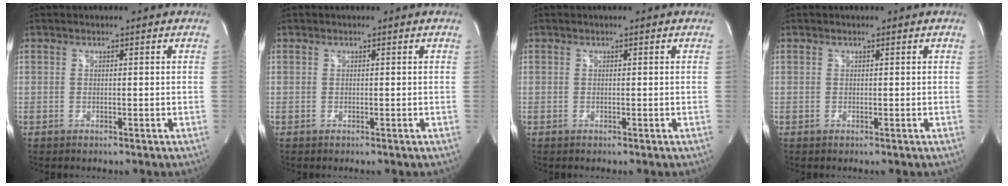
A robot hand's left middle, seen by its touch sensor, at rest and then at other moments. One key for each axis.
{"total": 0.0}
{"total": 0.0}
{"total": 0.0}